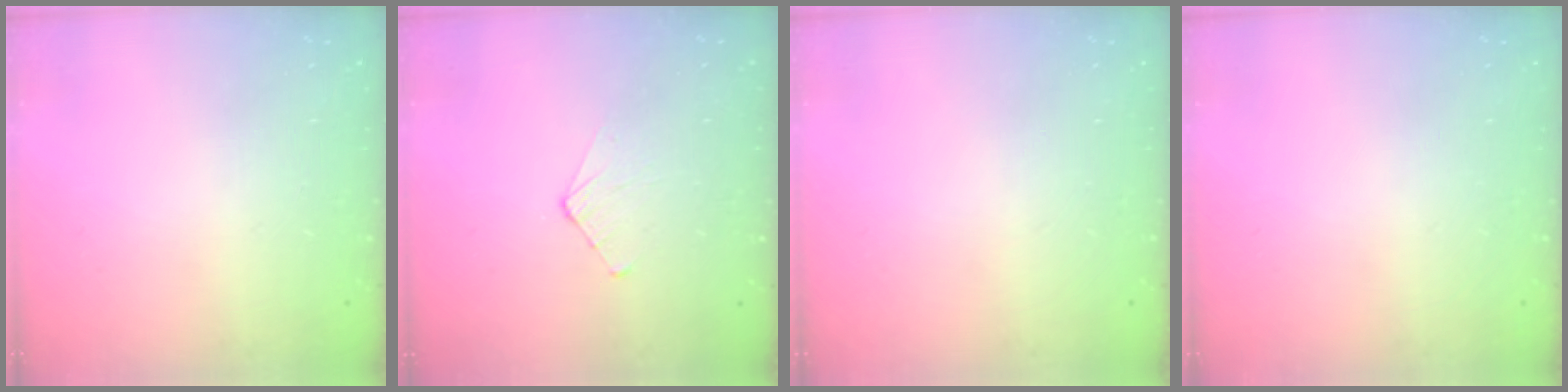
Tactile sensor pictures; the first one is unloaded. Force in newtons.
{"total": 2.8, "press": 2.7, "slide": 0.3}
{"total": 0.0}
{"total": 0.0}